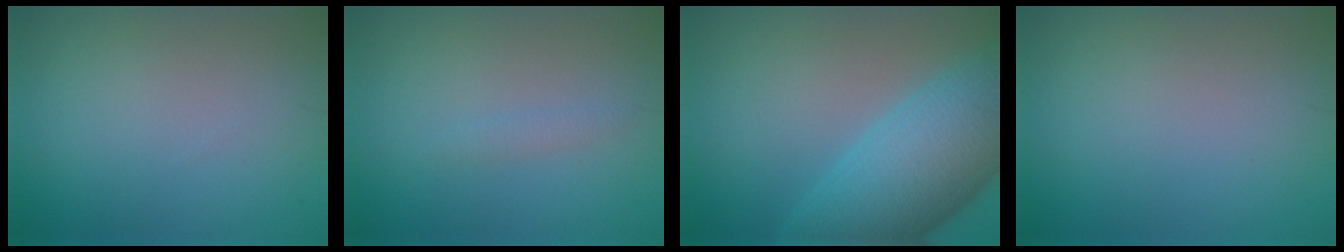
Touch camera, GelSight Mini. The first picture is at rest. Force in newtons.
{"total": 0.9, "press": 0.9, "slide": 0.0}
{"total": 10.6, "press": 10.6, "slide": 0.3}
{"total": 0.0}